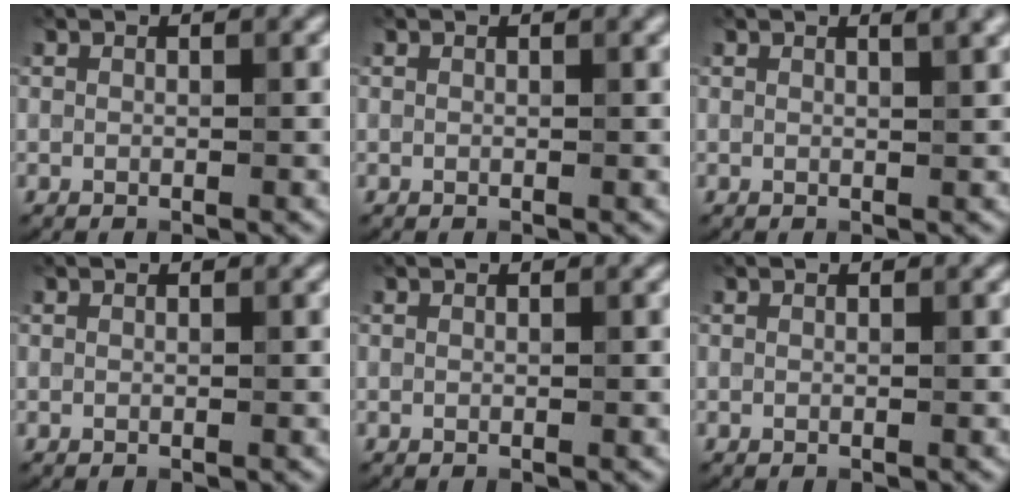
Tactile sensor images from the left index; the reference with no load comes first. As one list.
[{"total": 0.0}, {"total": 1.6, "force": [0.9, 0.5, 1.2], "torque": [-0.007, 0.004, 0.010]}, {"total": 0.0}, {"total": 0.0}, {"total": 0.0}]